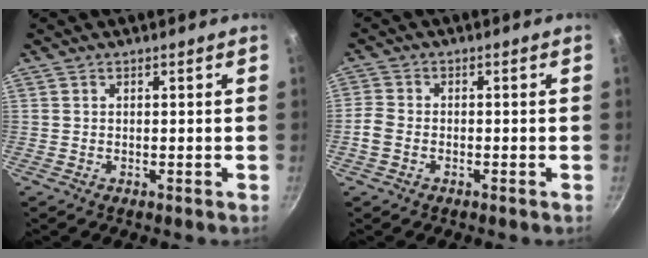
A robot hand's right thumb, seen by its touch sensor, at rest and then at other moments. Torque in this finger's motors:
{"motor_torque": [-0.21, 0.12, 0.09, -0.17, 0.02]}